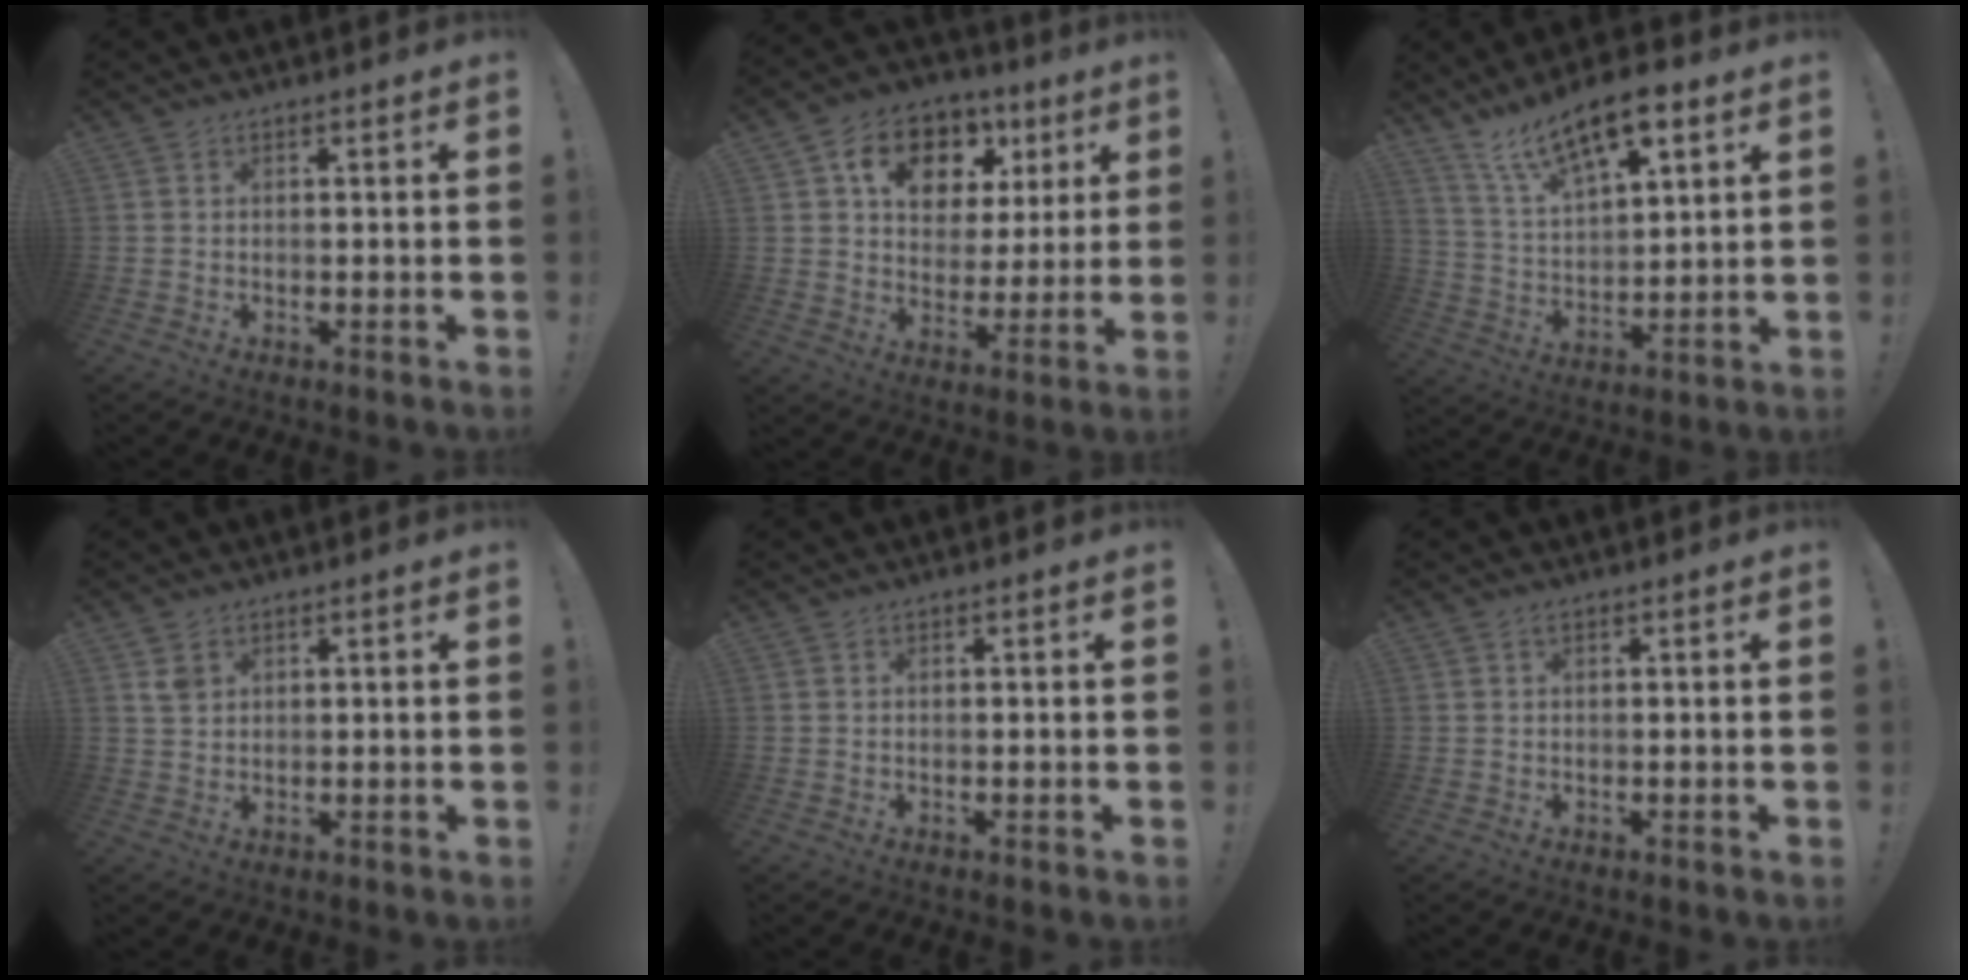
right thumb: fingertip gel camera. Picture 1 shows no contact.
{"total": 14.8, "force": [7.1, 10.7, 7.5], "torque": [-0.117, -0.021, 0.131]}
{"total": 14.4, "force": [9.9, 5.6, 8.8], "torque": [-0.161, -0.056, 0.177]}
{"total": 3.0, "force": [1.8, 2.0, 1.3], "torque": [-0.018, -0.007, 0.033]}
{"total": 0.0}
{"total": 0.7, "force": [0.3, 0.3, 0.5], "torque": [-0.003, -0.001, 0.003]}